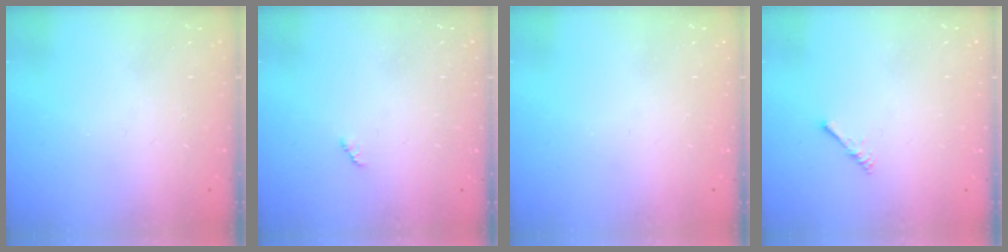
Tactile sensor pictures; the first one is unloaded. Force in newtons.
{"total": 2.1, "press": 2.1, "slide": 0.3}
{"total": 0.0}
{"total": 1.6, "press": 1.6, "slide": 0.4}